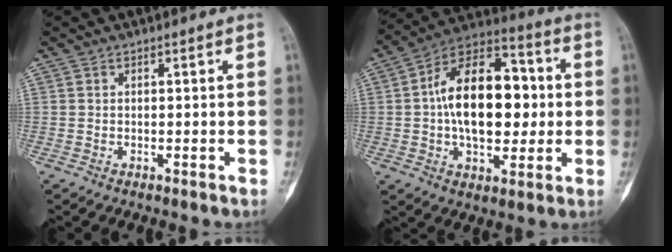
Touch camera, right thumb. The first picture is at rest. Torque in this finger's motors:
{"motor_torque": [2.17, 2.41, 1.08, -0.77, 0.50]}